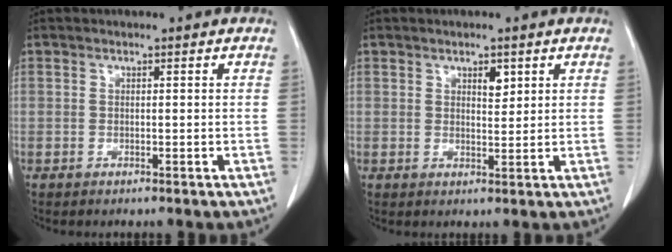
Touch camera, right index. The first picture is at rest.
{"total": 2.3, "force": [1.2, 0.9, 1.7], "torque": [-0.025, -0.005, 0.021]}